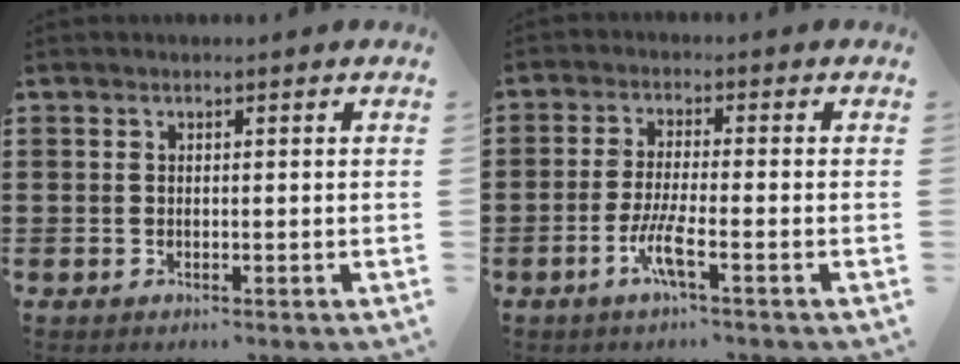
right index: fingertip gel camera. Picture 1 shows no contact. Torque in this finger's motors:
{"motor_torque": [2.14, 0.00, 0.66, 0.15]}